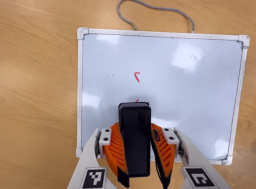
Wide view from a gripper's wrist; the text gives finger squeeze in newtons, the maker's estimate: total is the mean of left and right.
{"total": 9.4, "left": 7.8, "right": 11.0}